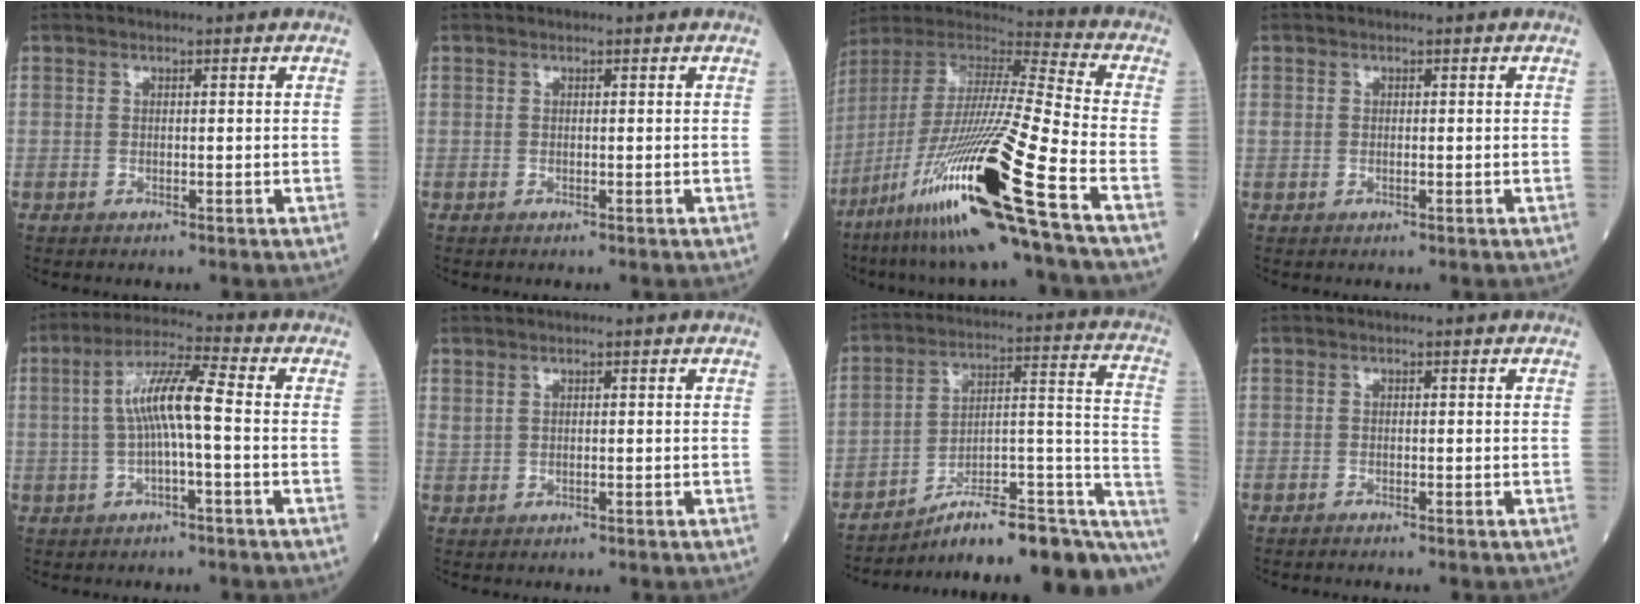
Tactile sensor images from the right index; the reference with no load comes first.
{"total": 0.0}
{"total": 26.3, "force": [-13.2, -0.9, 22.8], "torque": [-0.452, -0.056, -0.252]}
{"total": 1.0, "force": [-0.1, 0.7, 0.7], "torque": [-0.020, 0.008, 0.002]}
{"total": 7.9, "force": [-0.2, 0.5, 7.9], "torque": [-0.151, 0.019, -0.007]}
{"total": 0.8, "force": [0.5, 0.4, 0.5], "torque": [-0.018, 0.006, 0.016]}
{"total": 20.6, "force": [-14.5, 4.0, 14.1], "torque": [-0.123, 0.055, -0.205]}
{"total": 0.7, "force": [-0.6, -0.2, 0.2], "torque": [-0.006, -0.003, -0.011]}